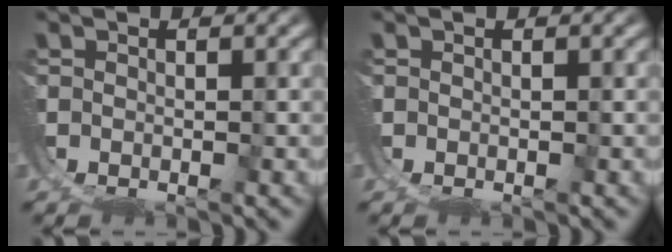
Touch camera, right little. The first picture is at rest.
{"total": 0.0}